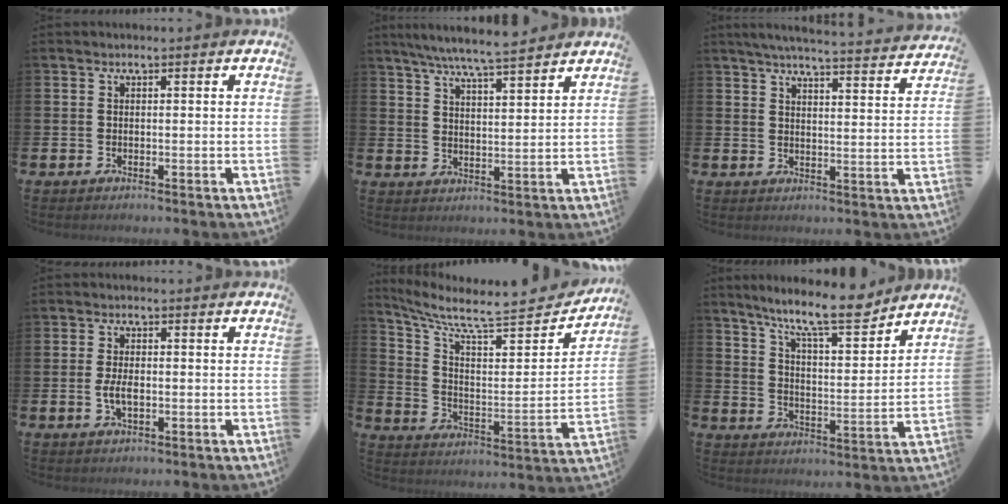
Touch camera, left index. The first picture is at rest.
{"total": 6.9, "force": [6.6, 0.1, 2.2], "torque": [-0.054, -0.033, 0.115]}
{"total": 5.4, "force": [5.2, -0.1, 1.3], "torque": [-0.034, -0.038, 0.089]}
{"total": 3.0, "force": [-0.4, 1.5, 2.6], "torque": [-0.053, 0.000, -0.012]}
{"total": 8.0, "force": [7.0, 1.7, 3.5], "torque": [-0.084, -0.066, 0.110]}
{"total": 10.9, "force": [9.6, 1.6, 5.0], "torque": [-0.102, -0.056, 0.163]}